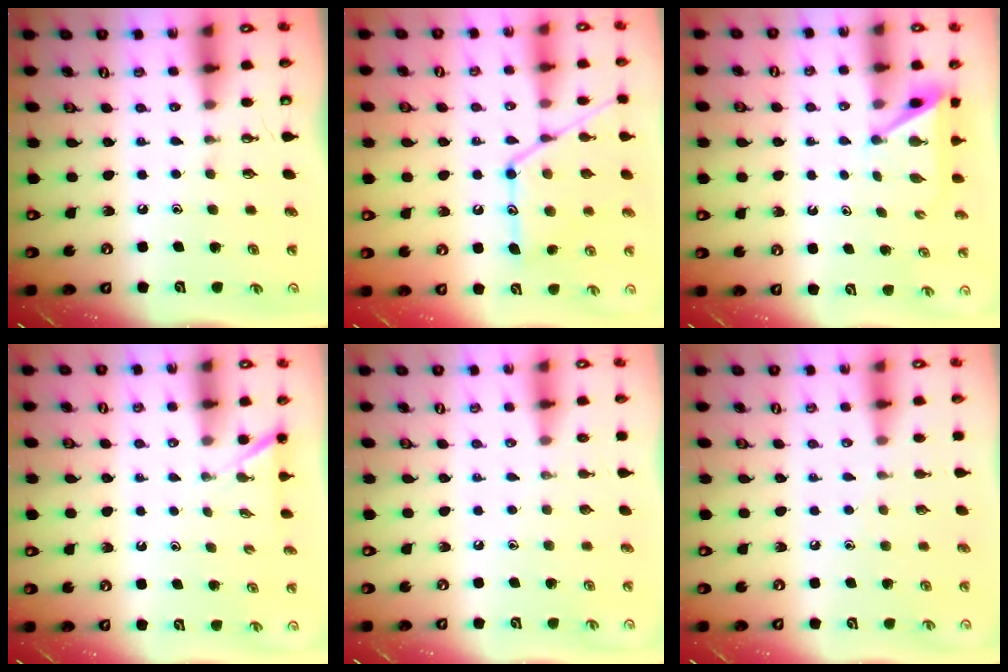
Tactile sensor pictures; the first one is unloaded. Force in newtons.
{"total": 16.4, "press": 16.3, "slide": 1.4}
{"total": 6.0, "press": 6.0, "slide": 0.2}
{"total": 1.5, "press": 1.5, "slide": 0.1}
{"total": 0.0}
{"total": 3.8, "press": 3.8, "slide": 0.3}